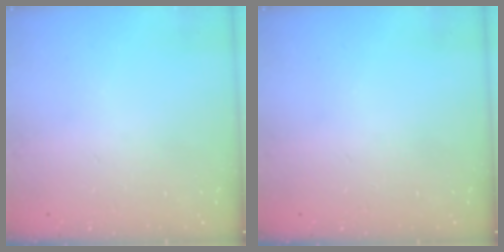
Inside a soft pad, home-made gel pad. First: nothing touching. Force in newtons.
{"total": 0.0}